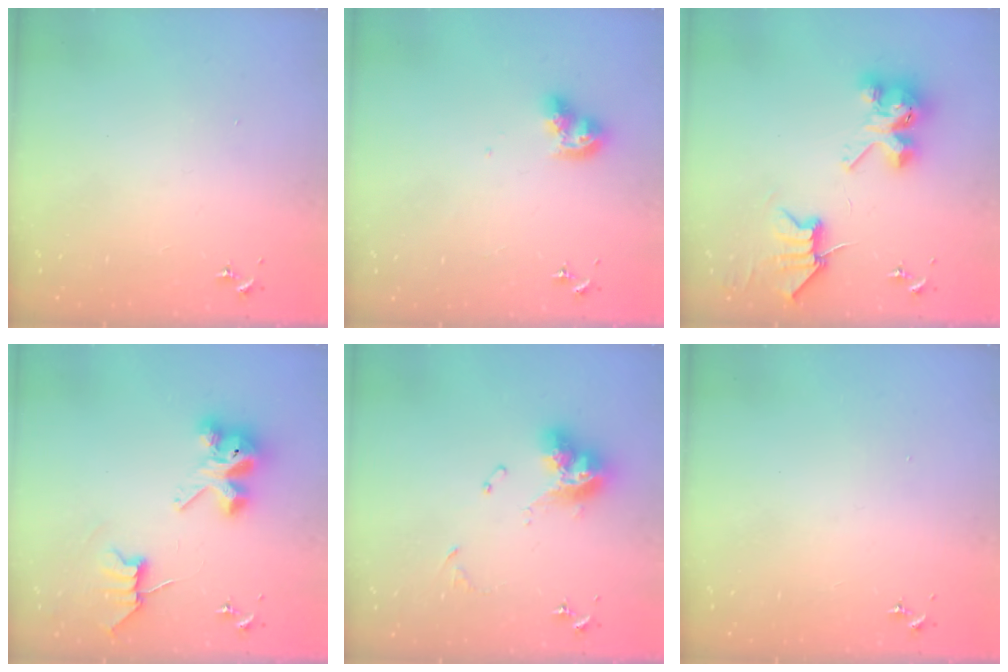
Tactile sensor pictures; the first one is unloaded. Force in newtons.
{"total": 9.8, "press": 9.7, "slide": 1.0}
{"total": 8.9, "press": 8.8, "slide": 0.6}
{"total": 8.4, "press": 8.3, "slide": 0.7}
{"total": 12.3, "press": 12.2, "slide": 1.5}
{"total": 0.0}